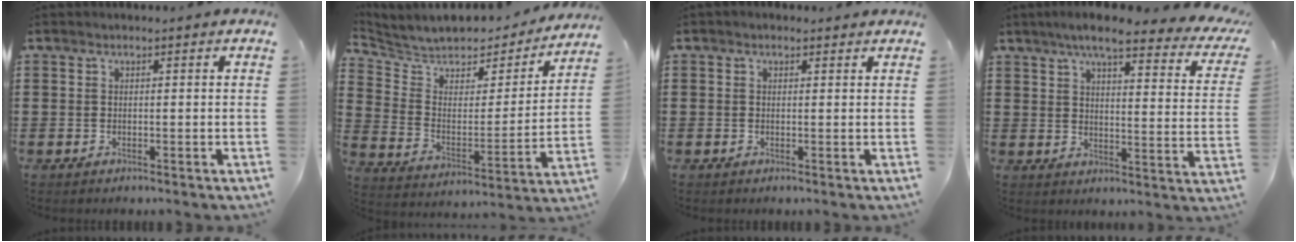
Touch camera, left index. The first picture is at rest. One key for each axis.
{"total": 5.6, "fx": 5.2, "fy": 2.0, "fz": 0.8, "tx": -0.052, "ty": -0.041, "tz": 0.084}
{"total": 0.9, "fx": 0.3, "fy": 0.8, "fz": 0.2, "tx": -0.006, "ty": 0.006, "tz": 0.005}
{"total": 7.3, "fx": 5.8, "fy": 0.7, "fz": 4.4, "tx": -0.091, "ty": -0.029, "tz": 0.093}